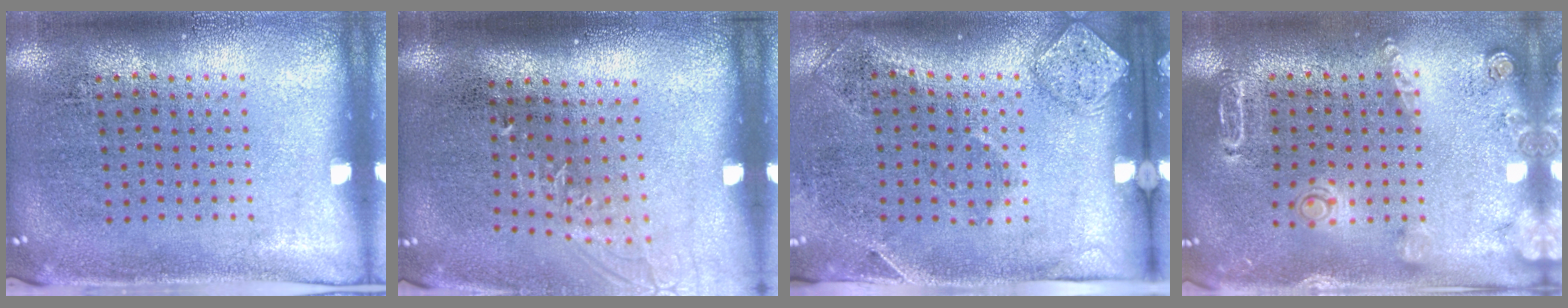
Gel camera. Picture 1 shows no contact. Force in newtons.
{"total": 1.2, "press": 1.0, "slide": 0.7}
{"total": 1.9, "press": 1.2, "slide": 1.5}
{"total": 1.8, "press": 1.8, "slide": 0.1}